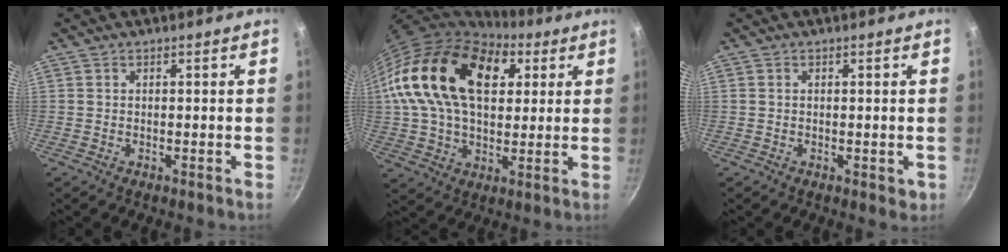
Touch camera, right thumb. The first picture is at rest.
{"total": 25.2, "force": [7.7, 15.5, 18.3], "torque": [-0.295, 0.003, 0.126]}
{"total": 2.0, "force": [0.0, 1.2, 1.6], "torque": [-0.015, -0.001, 0.001]}